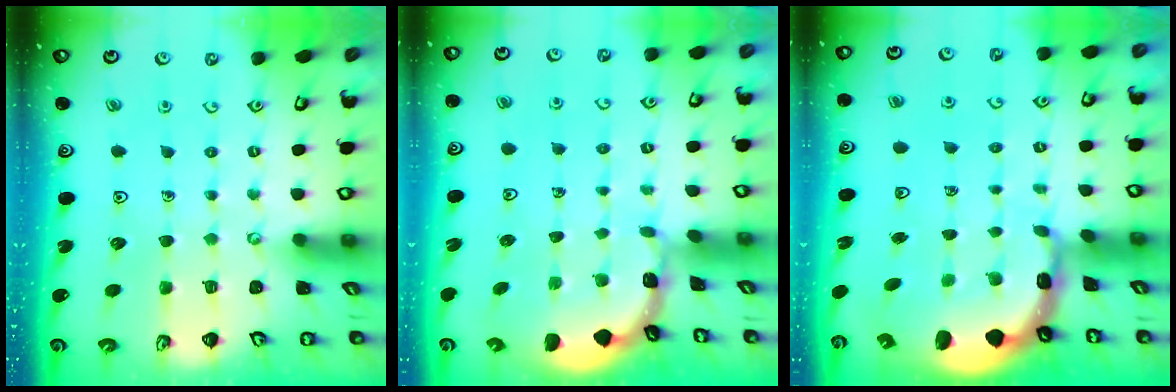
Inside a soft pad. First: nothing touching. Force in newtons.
{"total": 1.0, "press": 1.0, "slide": 0.1}
{"total": 2.2, "press": 2.0, "slide": 1.0}